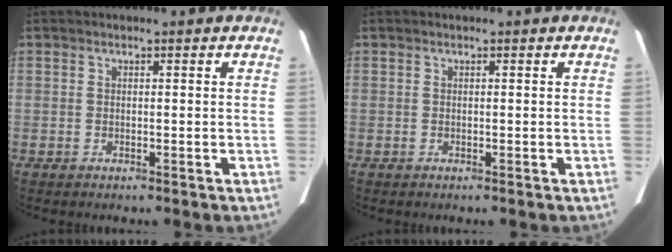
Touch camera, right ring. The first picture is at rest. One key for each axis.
{"total": 0.0}